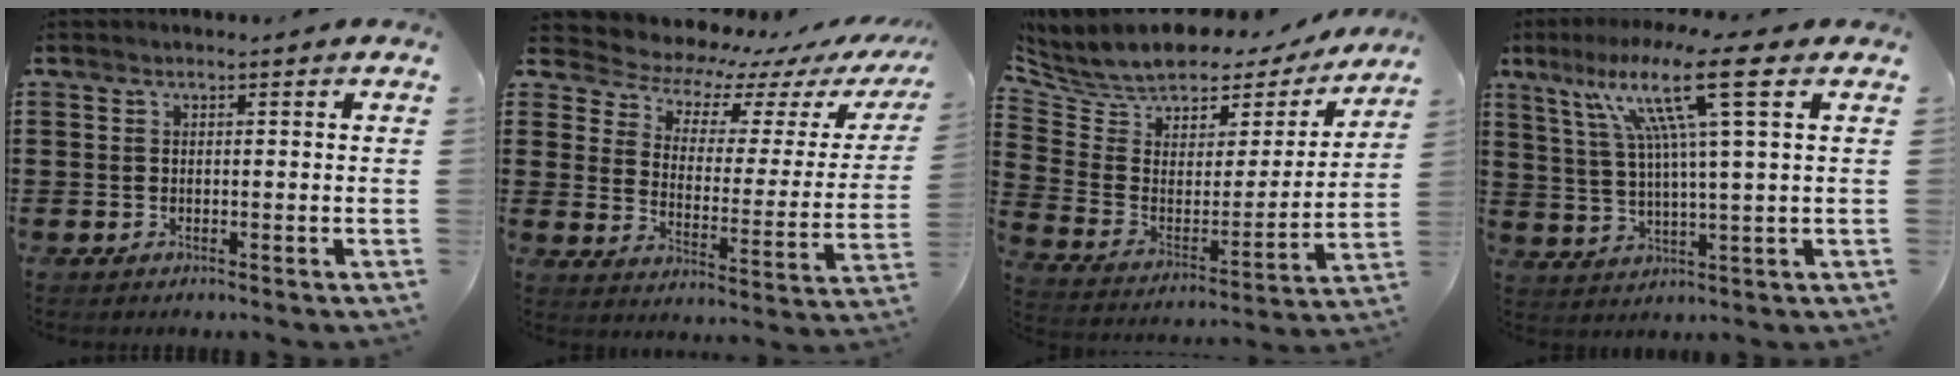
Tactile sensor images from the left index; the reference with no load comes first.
{"total": 5.2, "force": [4.7, 2.1, 0.8], "torque": [-0.043, -0.046, 0.075]}
{"total": 6.2, "force": [5.5, 2.8, 0.5], "torque": [-0.053, -0.047, 0.092]}
{"total": 13.0, "force": [6.1, 0.1, 11.5], "torque": [-0.238, -0.001, 0.090]}